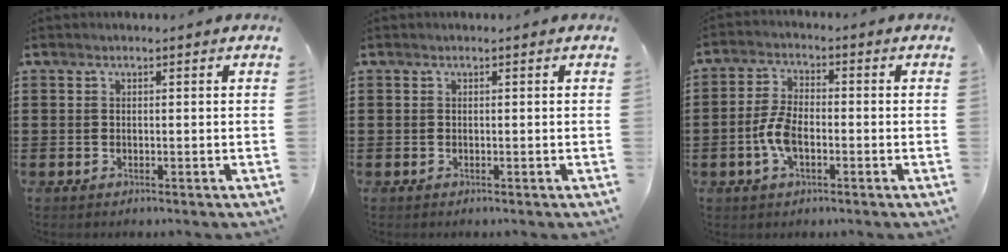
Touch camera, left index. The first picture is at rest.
{"total": 0.0}
{"total": 5.8, "force": [-1.5, 2.9, 4.8], "torque": [-0.119, -0.002, -0.036]}